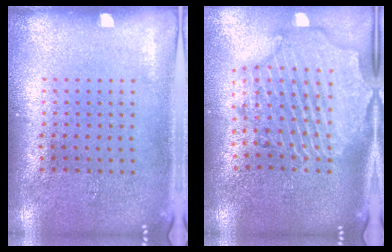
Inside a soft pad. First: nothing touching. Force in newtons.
{"total": 2.8, "press": 2.5, "slide": 1.3}